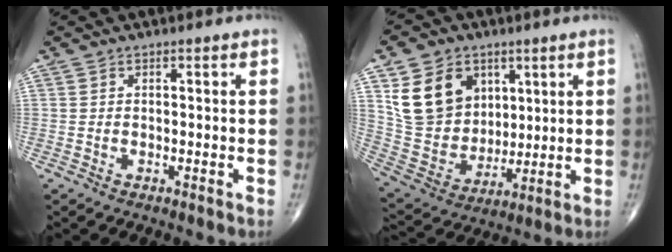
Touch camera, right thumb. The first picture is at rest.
{"total": 15.1, "force": [6.1, 11.6, 7.5], "torque": [-0.107, -0.025, 0.130]}